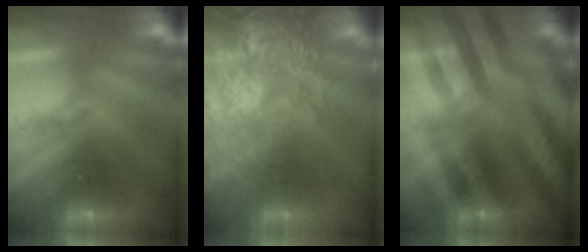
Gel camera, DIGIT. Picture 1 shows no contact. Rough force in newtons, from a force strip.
{"total": 5.5}
{"total": 2.8}